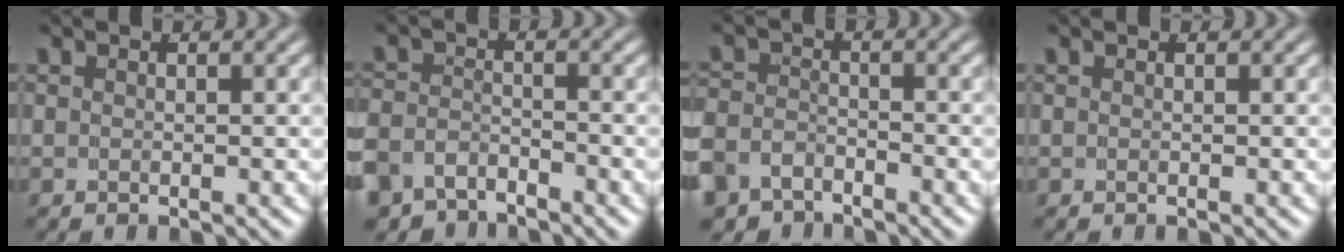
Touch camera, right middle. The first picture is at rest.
{"total": 5.0, "force": [-3.7, 3.0, 1.3], "torque": [-0.040, -0.024, -0.060]}
{"total": 5.1, "force": [-3.5, 3.4, 1.3], "torque": [-0.045, -0.027, -0.056]}
{"total": 0.0}